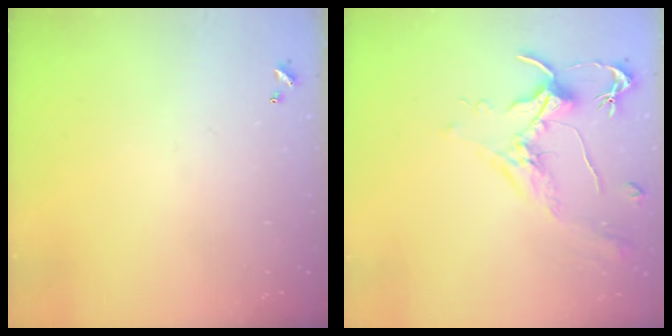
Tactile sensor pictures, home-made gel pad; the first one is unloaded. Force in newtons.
{"total": 1.8, "press": 1.7, "slide": 0.6}